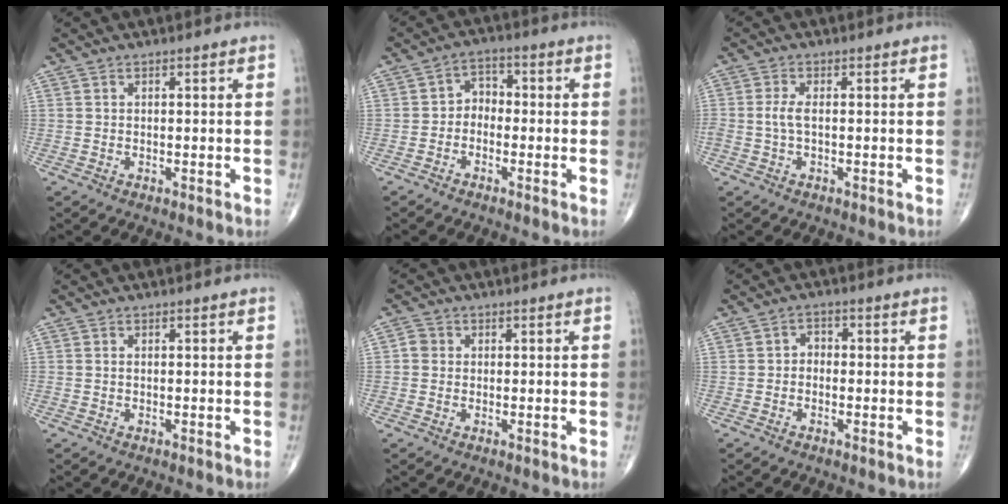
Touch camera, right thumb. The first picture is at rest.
{"total": 3.9, "force": [-1.1, 3.0, 2.2], "torque": [-0.011, 0.024, -0.035]}
{"total": 2.5, "force": [-0.2, 0.9, 2.3], "torque": [-0.057, -0.001, -0.006]}
{"total": 0.0}
{"total": 2.0, "force": [0.1, 1.8, 0.7], "torque": [-0.003, 0.005, -0.003]}
{"total": 2.2, "force": [-0.5, 1.8, 1.2], "torque": [0.001, 0.012, -0.019]}